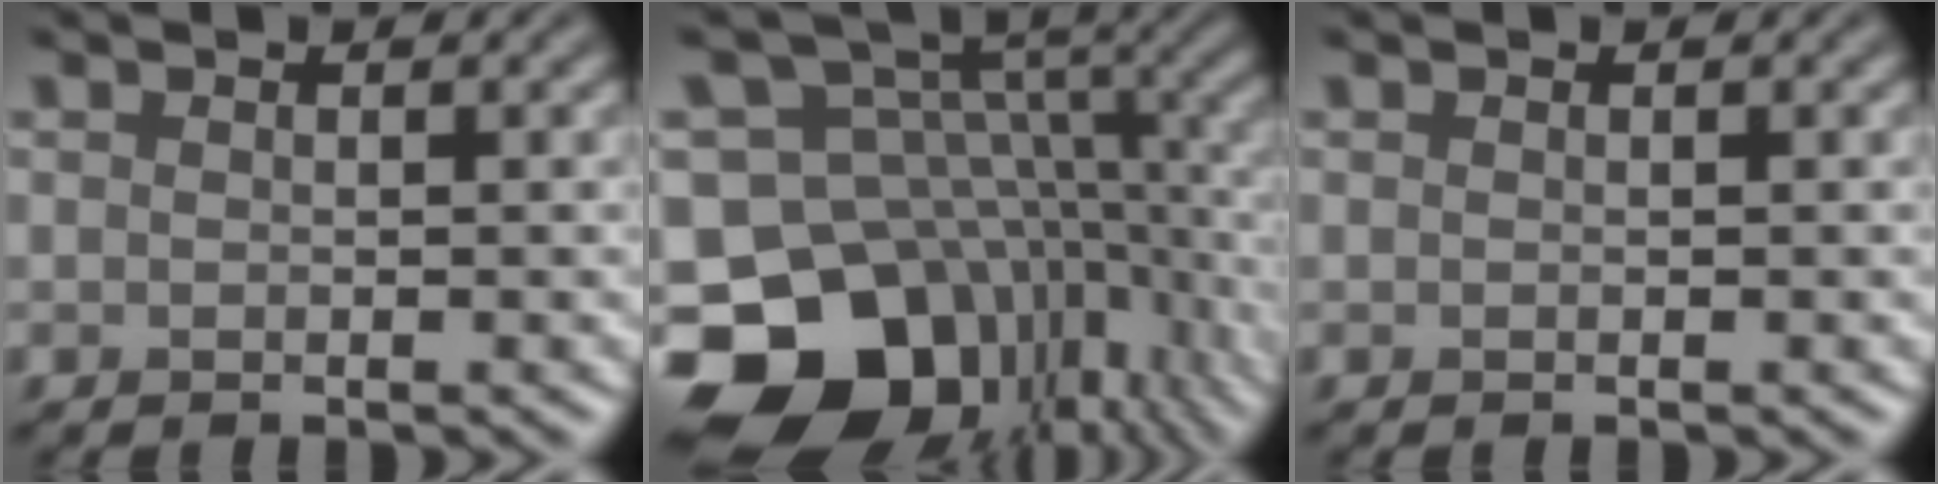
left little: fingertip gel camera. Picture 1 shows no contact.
{"total": 16.6, "force": [-7.7, 11.8, 8.7], "torque": [-0.173, -0.007, -0.112]}
{"total": 0.0}